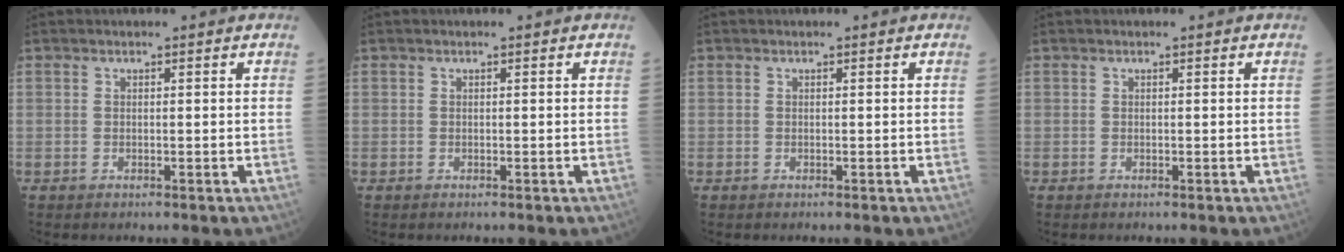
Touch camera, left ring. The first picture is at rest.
{"total": 0.0}
{"total": 0.0}
{"total": 0.0}